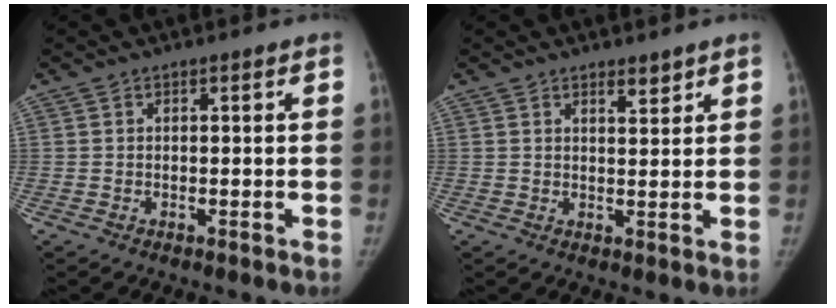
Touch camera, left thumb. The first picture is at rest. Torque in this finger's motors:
{"motor_torque": [-0.18, -0.09, 0.01, 0.35, -0.01]}